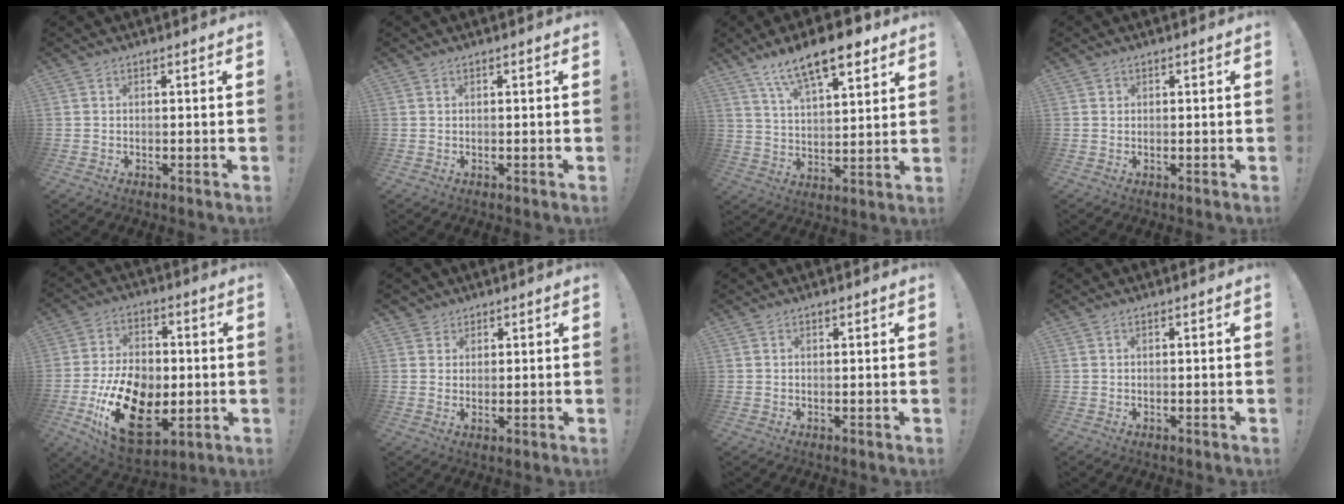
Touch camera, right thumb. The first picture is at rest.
{"total": 0.0}
{"total": 14.8, "force": [9.8, 5.2, 9.8], "torque": [-0.168, -0.053, 0.169]}
{"total": 1.0, "force": [0.4, 0.9, 0.0], "torque": [0.007, 0.000, 0.005]}
{"total": 22.6, "force": [-6.2, 15.0, 15.8], "torque": [-0.286, 0.033, -0.088]}
{"total": 3.3, "force": [2.2, 2.4, 0.2], "torque": [0.003, -0.011, 0.040]}
{"total": 0.6, "force": [0.5, 0.3, 0.3], "torque": [-0.001, -0.002, 0.008]}
{"total": 0.5, "force": [0.4, 0.2, 0.3], "torque": [-0.007, 0.002, 0.008]}